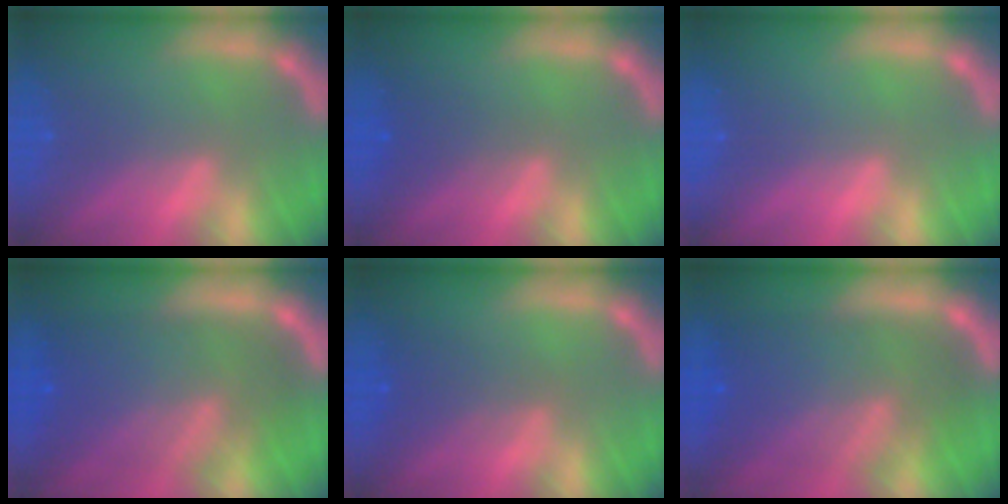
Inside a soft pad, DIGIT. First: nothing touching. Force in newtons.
{"total": 2.0}
{"total": 0.0}
{"total": 10.0}
{"total": 2.9}
{"total": 10.0}